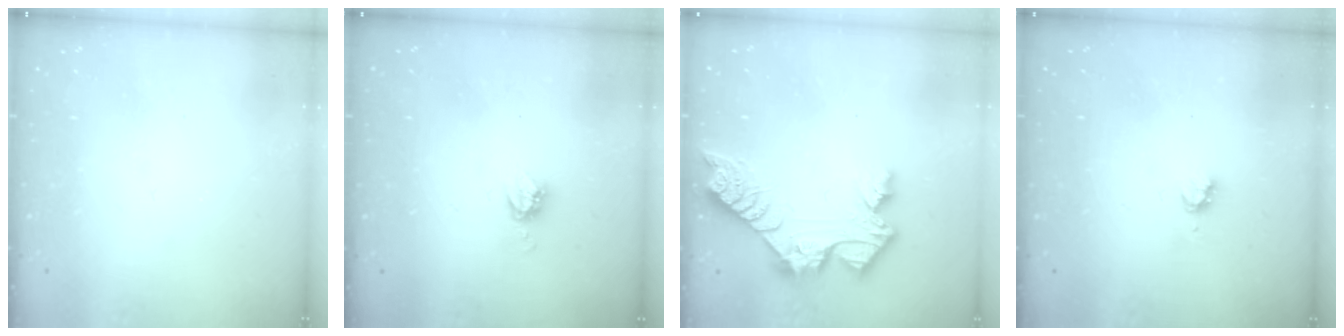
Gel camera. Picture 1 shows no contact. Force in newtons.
{"total": 4.4, "press": 4.4, "slide": 0.1}
{"total": 11.2, "press": 11.1, "slide": 1.0}
{"total": 2.8, "press": 2.8, "slide": 0.3}